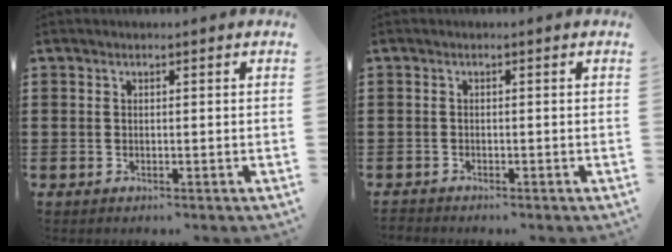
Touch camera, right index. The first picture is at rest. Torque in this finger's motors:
{"motor_torque": [-2.14, 0.00, -1.05, -0.21]}